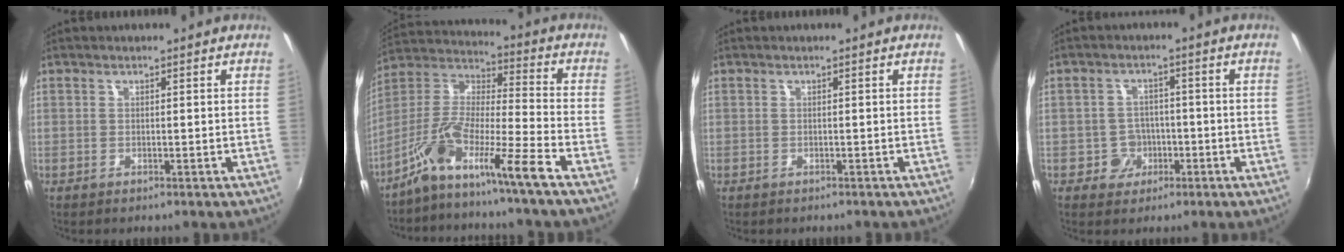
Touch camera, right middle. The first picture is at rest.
{"total": 12.0, "force": [-8.3, -1.2, 8.6], "torque": [-0.158, -0.008, -0.165]}
{"total": 0.7, "force": [-0.6, 0.3, 0.1], "torque": [-0.004, -0.002, -0.008]}
{"total": 4.6, "force": [-1.9, 4.2, 0.5], "torque": [-0.014, 0.016, -0.025]}